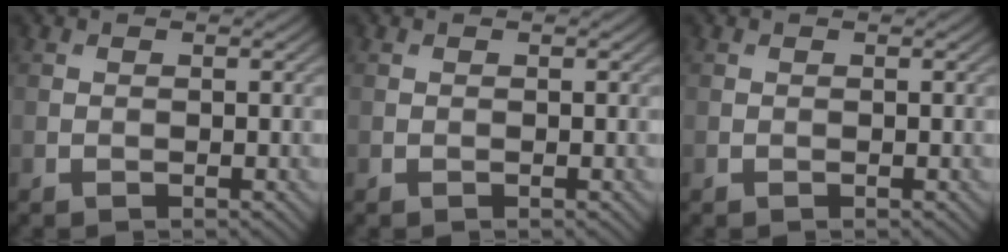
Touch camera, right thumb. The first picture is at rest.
{"total": 0.0}
{"total": 0.0}